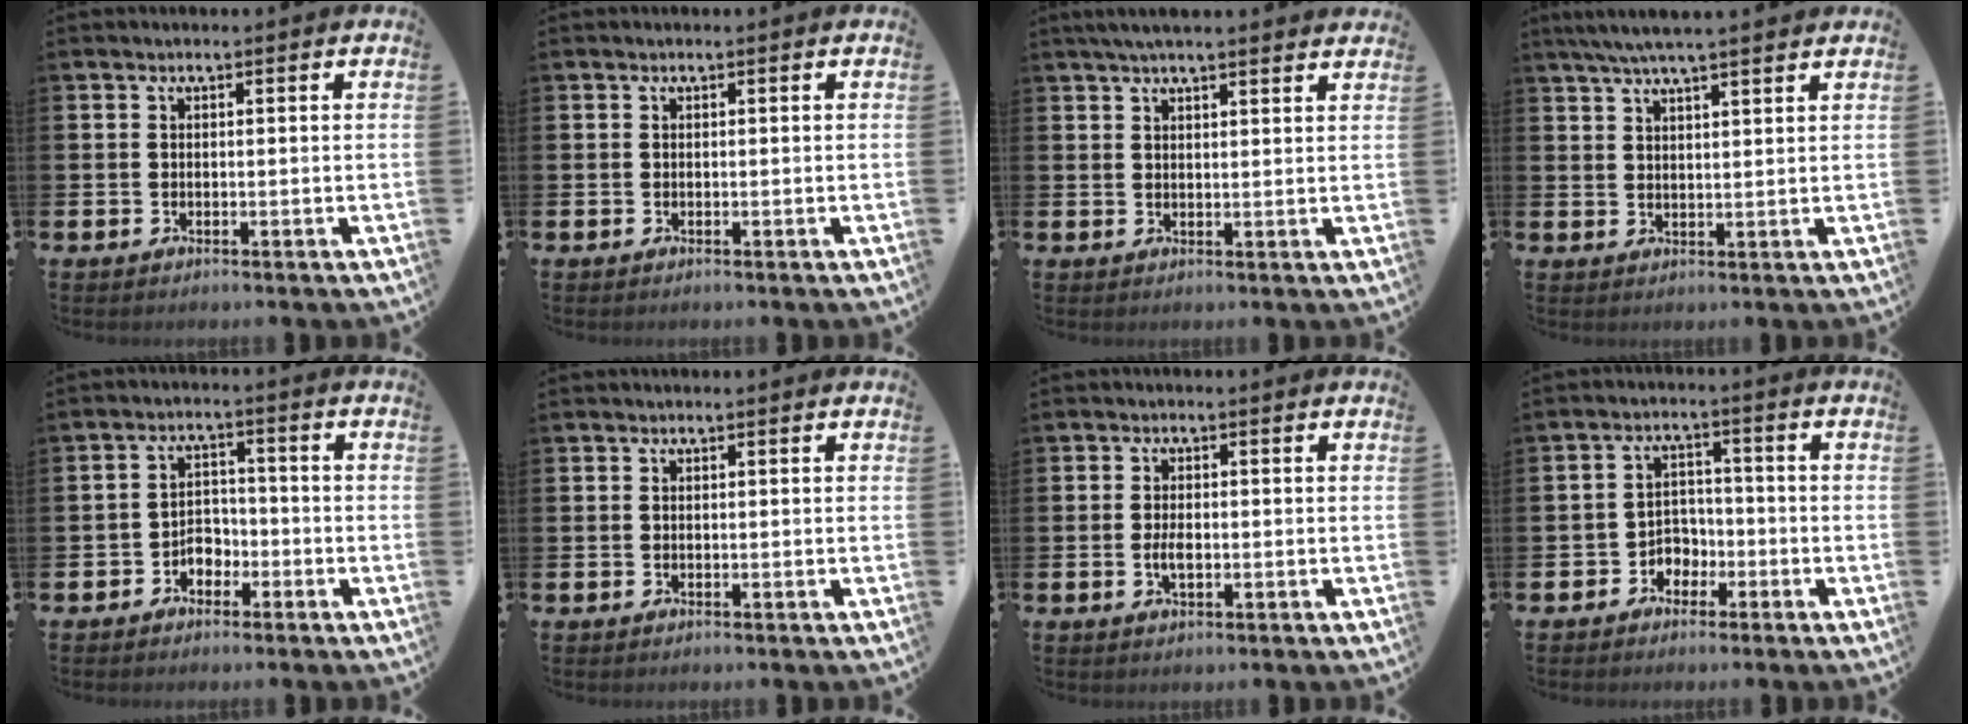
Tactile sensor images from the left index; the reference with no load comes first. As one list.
[{"total": 0.0}, {"total": 3.5, "force": [3.2, 0.1, 1.3], "torque": [-0.033, -0.005, 0.058]}, {"total": 5.0, "force": [4.5, 0.0, 2.2], "torque": [-0.052, -0.006, 0.082]}, {"total": 2.9, "force": [-1.9, 2.0, 0.9], "torque": [-0.024, 0.006, -0.042]}, {"total": 0.0}, {"total": 2.4, "force": [-0.3, 1.0, 2.1], "torque": [-0.031, -0.003, -0.008]}, {"total": 3.1, "force": [-2.0, 2.4, 0.5], "torque": [-0.020, 0.001, -0.048]}]